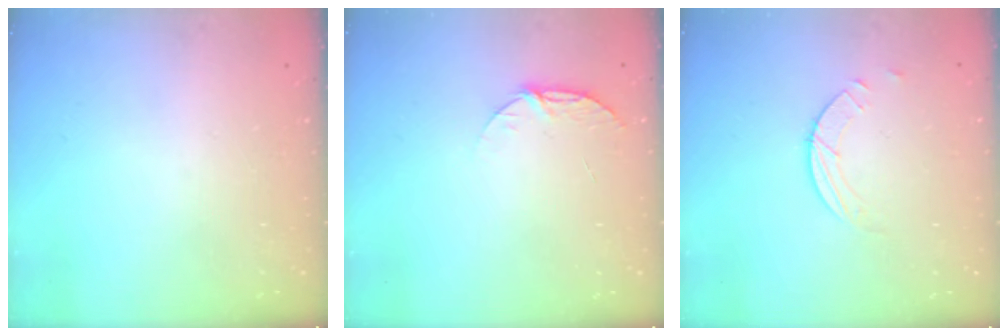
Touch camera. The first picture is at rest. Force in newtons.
{"total": 5.6, "press": 5.6, "slide": 0.6}
{"total": 2.5, "press": 2.4, "slide": 0.2}